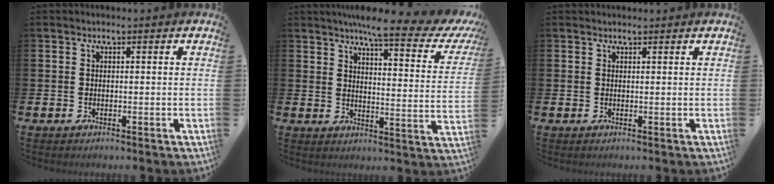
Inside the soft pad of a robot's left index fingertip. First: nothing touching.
{"total": 7.5, "force": [6.2, 1.0, 3.9], "torque": [-0.066, -0.048, 0.098]}
{"total": 0.7, "force": [0.7, 0.1, 0.1], "torque": [0.012, -0.005, 0.010]}